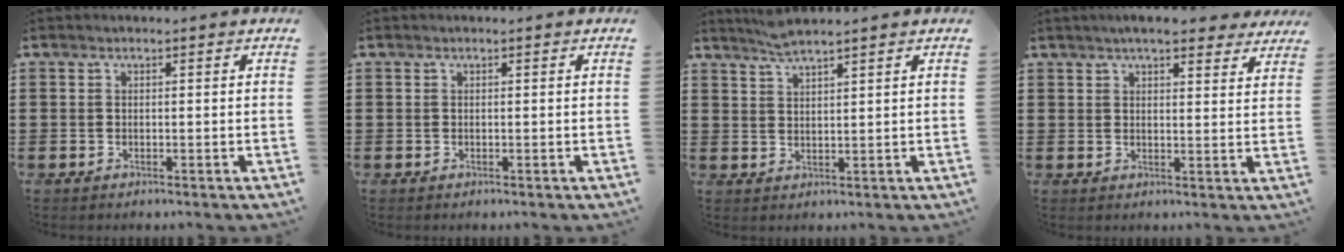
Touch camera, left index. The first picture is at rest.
{"total": 0.0}
{"total": 3.0, "force": [2.7, -0.1, 1.3], "torque": [-0.032, -0.004, 0.050]}
{"total": 5.3, "force": [4.5, 0.8, 2.5], "torque": [-0.061, -0.002, 0.083]}